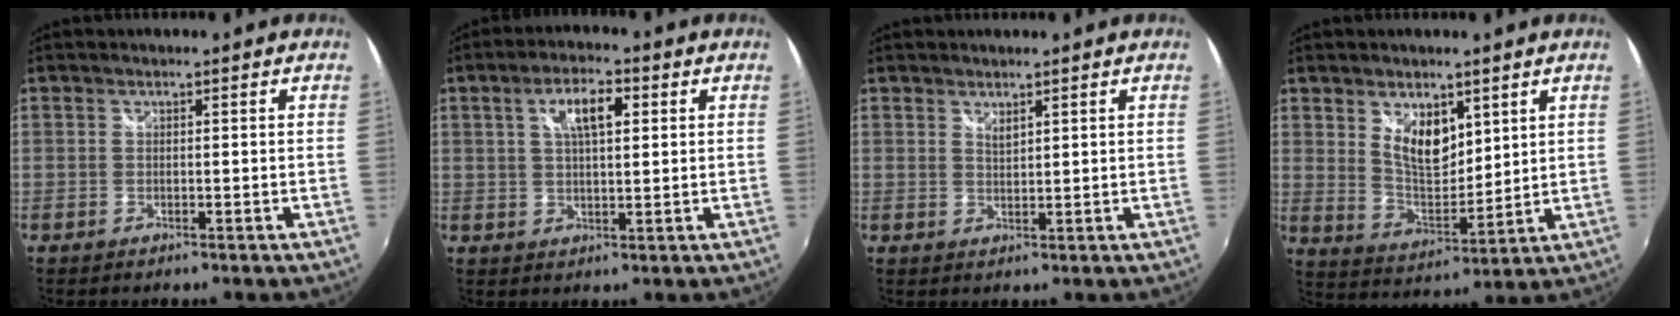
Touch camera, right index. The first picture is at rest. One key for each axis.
{"total": 6.8, "fx": 2.2, "fy": 2.5, "fz": 5.9, "tx": -0.104, "ty": 0.012, "tz": 0.039}
{"total": 1.6, "fx": 1.4, "fy": 0.4, "fz": 0.7, "tx": -0.012, "ty": -0.001, "tz": 0.025}
{"total": 8.7, "fx": 4.2, "fy": 4.6, "fz": 6.0, "tx": -0.099, "ty": -0.004, "tz": 0.084}